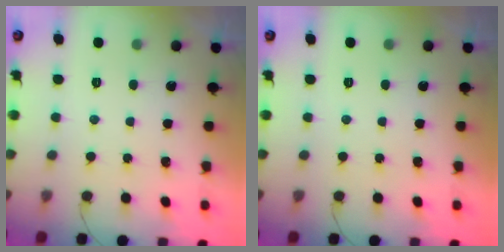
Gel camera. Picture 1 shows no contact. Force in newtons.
{"total": 0.0}